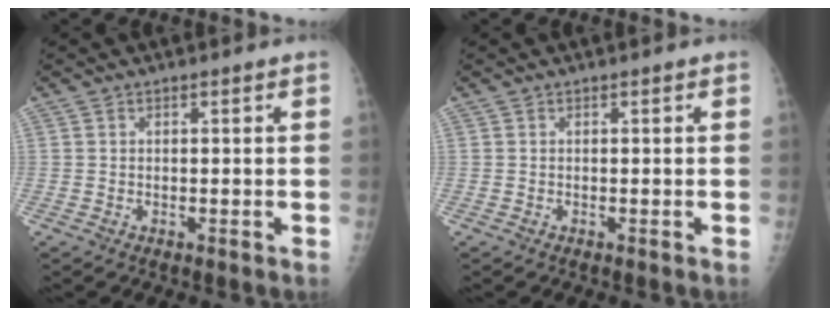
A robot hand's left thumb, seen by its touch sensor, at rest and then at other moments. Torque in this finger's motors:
{"motor_torque": [0.00, 0.00, 0.01, -0.01, 0.00]}